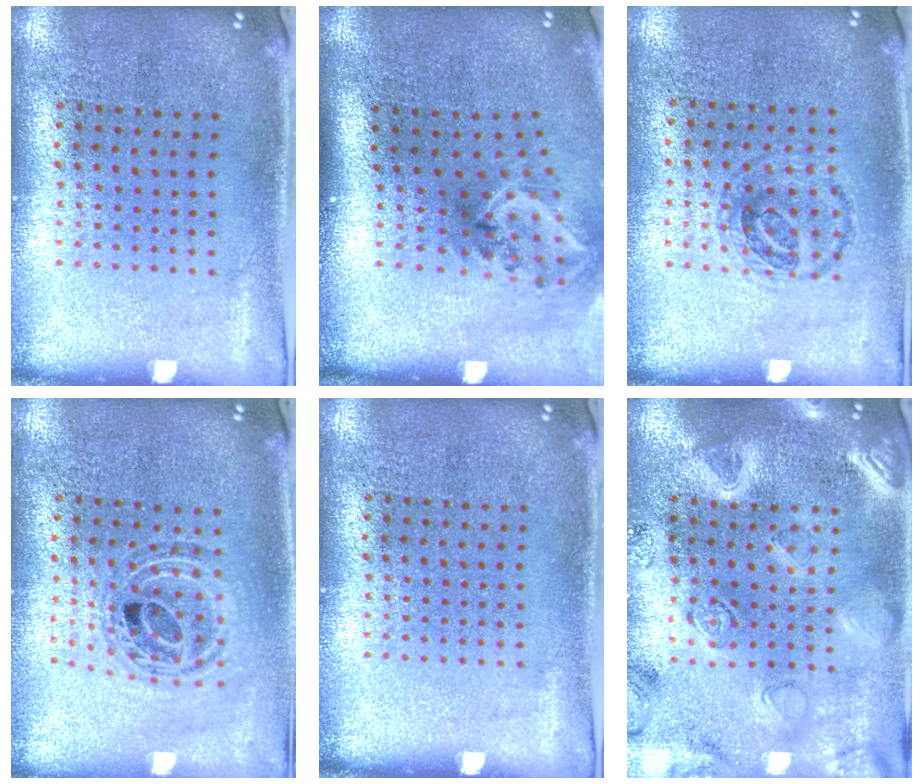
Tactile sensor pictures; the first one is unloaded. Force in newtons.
{"total": 2.1, "press": 1.4, "slide": 1.5}
{"total": 0.9, "press": 0.8, "slide": 0.4}
{"total": 0.8, "press": 0.8, "slide": 0.2}
{"total": 0.0}
{"total": 3.0, "press": 2.9, "slide": 0.8}